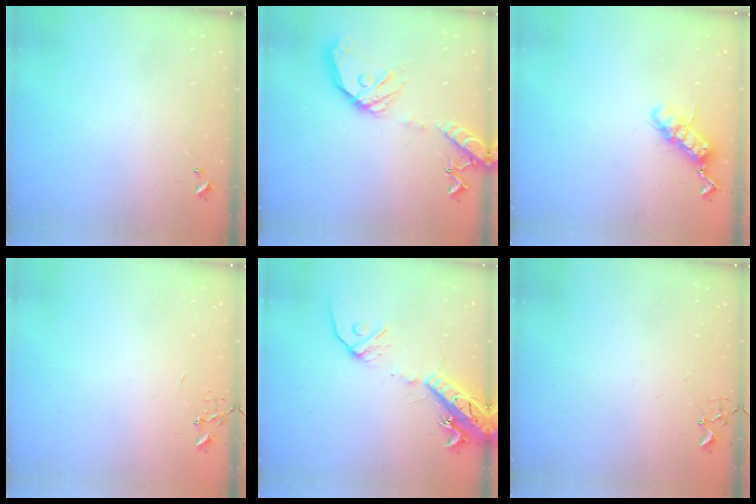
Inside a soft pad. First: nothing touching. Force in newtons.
{"total": 17.9, "press": 17.7, "slide": 2.6}
{"total": 11.7, "press": 11.6, "slide": 1.2}
{"total": 0.0}
{"total": 16.6, "press": 16.3, "slide": 3.5}
{"total": 1.9, "press": 1.9, "slide": 0.2}